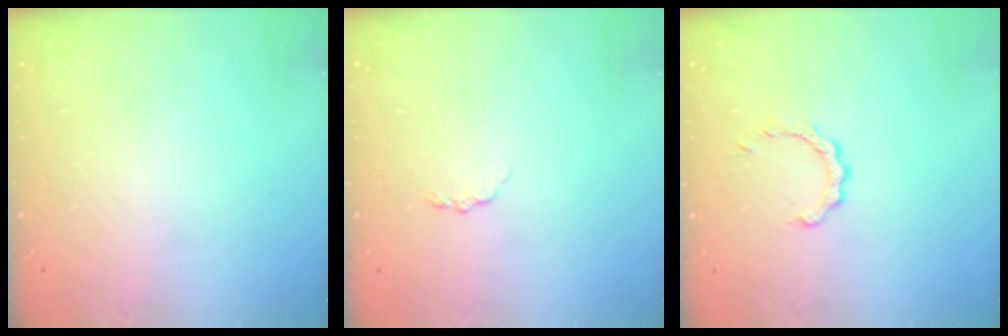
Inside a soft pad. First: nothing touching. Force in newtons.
{"total": 2.9, "press": 2.8, "slide": 0.4}
{"total": 2.5, "press": 2.5, "slide": 0.3}